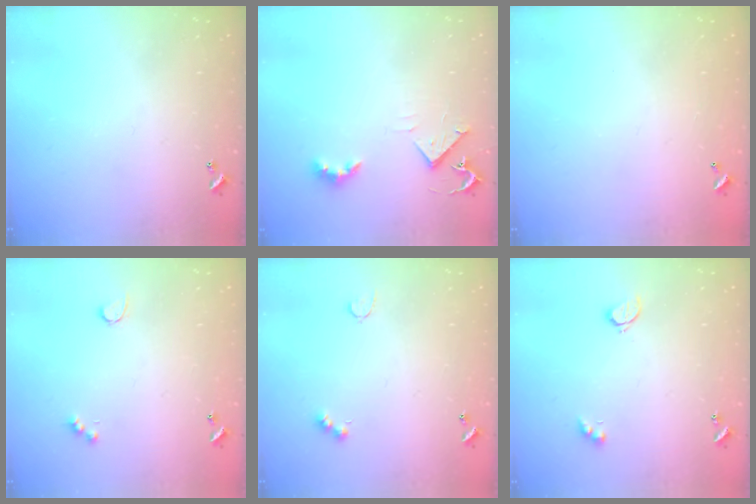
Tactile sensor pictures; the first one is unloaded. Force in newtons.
{"total": 4.1, "press": 4.0, "slide": 0.5}
{"total": 2.8, "press": 2.8, "slide": 0.1}
{"total": 2.6, "press": 2.5, "slide": 0.5}
{"total": 4.1, "press": 4.1, "slide": 0.6}
{"total": 2.6, "press": 2.6, "slide": 0.5}